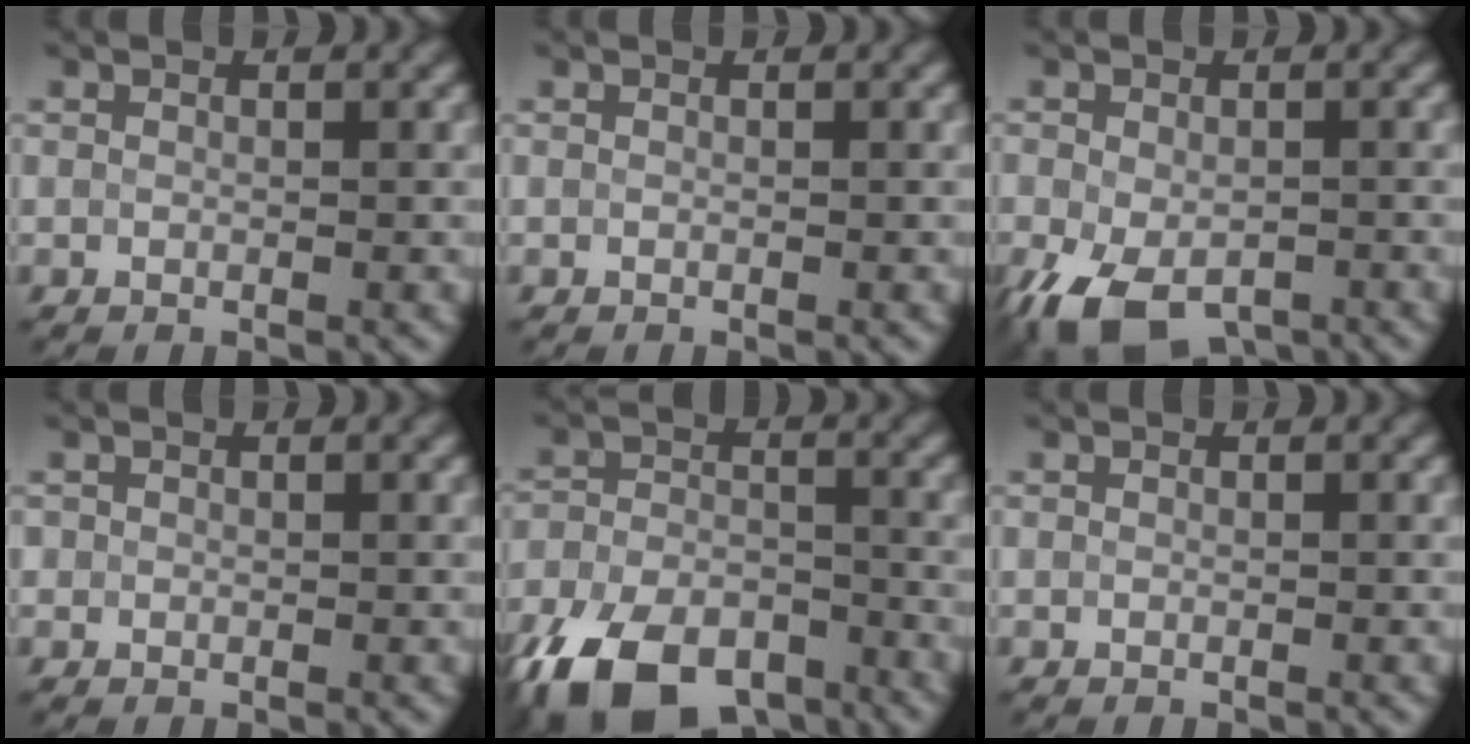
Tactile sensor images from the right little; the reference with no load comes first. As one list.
[{"total": 0.0}, {"total": 7.1, "force": [-4.3, 3.6, 4.4], "torque": [-0.092, -0.024, -0.054]}, {"total": 0.6, "force": [-0.2, -0.2, -0.5], "torque": [0.008, 0.001, 0.006]}, {"total": 11.0, "force": [-7.9, 5.2, 5.7], "torque": [-0.124, -0.020, -0.130]}, {"total": 0.0}]